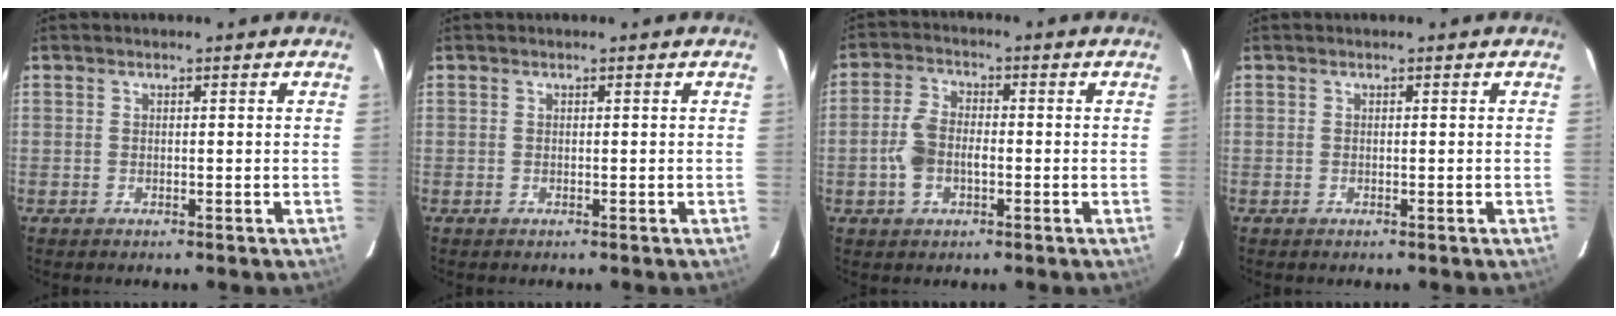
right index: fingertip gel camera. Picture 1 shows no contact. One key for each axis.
{"total": 0.0}
{"total": 6.0, "fx": -1.5, "fy": 3.8, "fz": 4.5, "tx": -0.098, "ty": 0.009, "tz": -0.023}
{"total": 0.0}